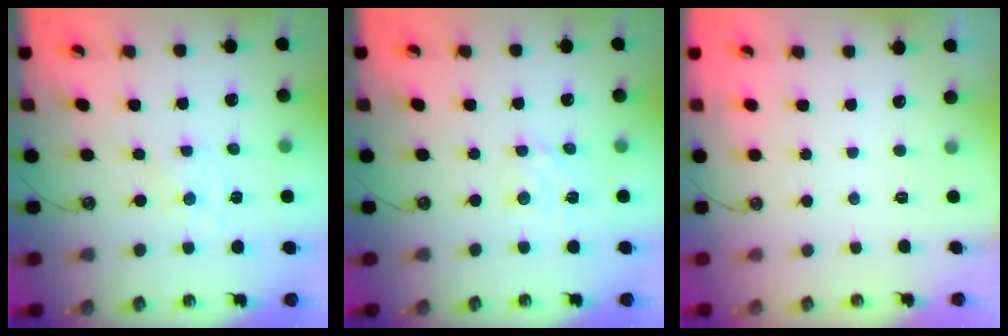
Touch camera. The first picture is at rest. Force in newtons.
{"total": 2.8, "press": 2.8, "slide": 0.4}
{"total": 0.0}